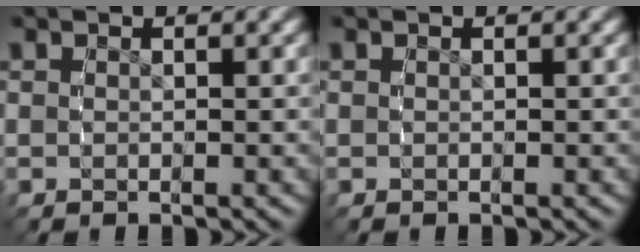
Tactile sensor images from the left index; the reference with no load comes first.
{"total": 0.0}